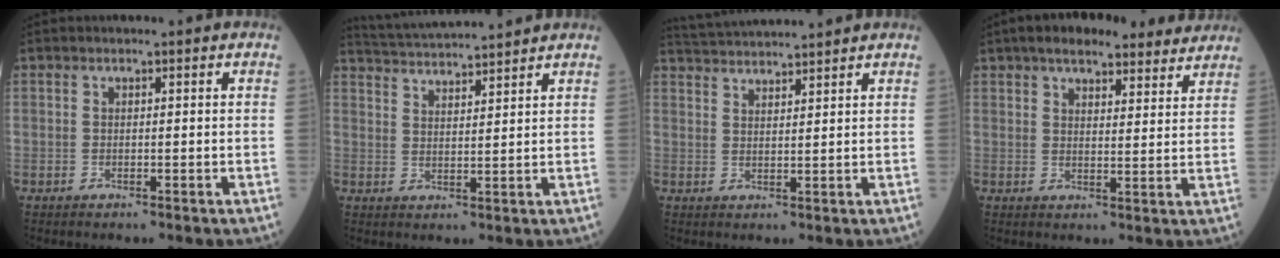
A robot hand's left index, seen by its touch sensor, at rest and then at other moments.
{"total": 11.0, "force": [10.5, -0.3, 3.3], "torque": [-0.072, 0.025, 0.167]}
{"total": 9.3, "force": [8.9, -0.6, 2.4], "torque": [-0.053, 0.030, 0.144]}
{"total": 13.1, "force": [10.9, 3.8, 6.2], "torque": [-0.073, 0.026, 0.141]}